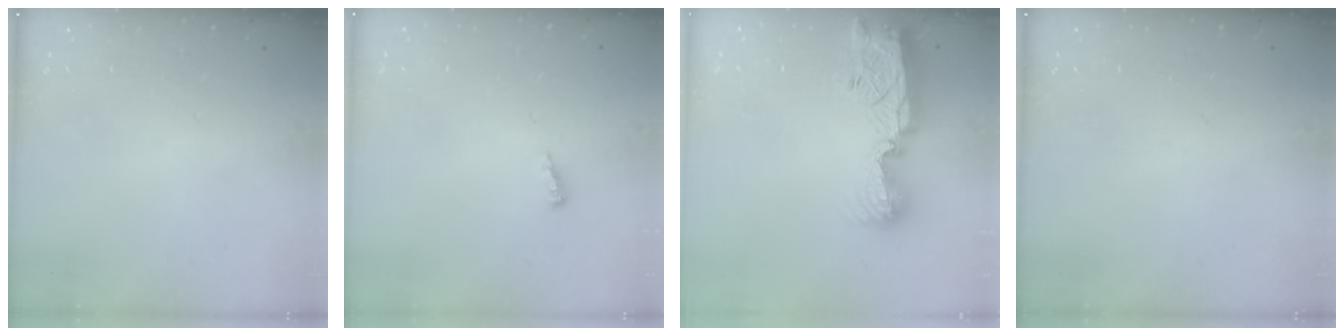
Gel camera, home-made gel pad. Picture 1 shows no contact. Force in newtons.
{"total": 2.5, "press": 2.5, "slide": 0.2}
{"total": 12.8, "press": 12.7, "slide": 1.1}
{"total": 0.0}